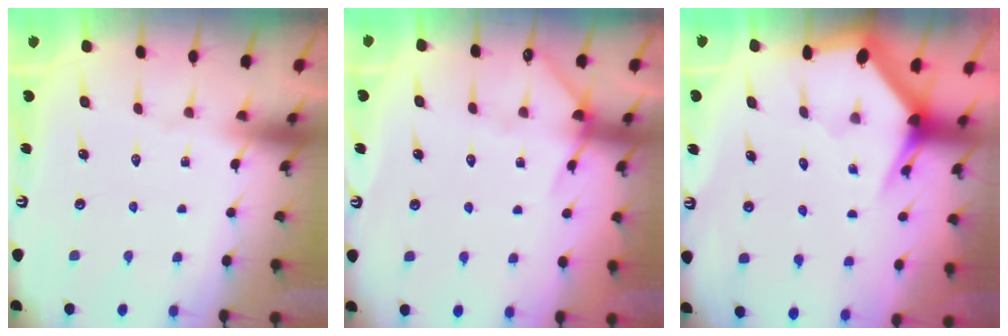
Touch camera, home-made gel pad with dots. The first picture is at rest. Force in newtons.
{"total": 4.7, "press": 4.7, "slide": 0.6}
{"total": 3.8, "press": 3.8, "slide": 0.1}